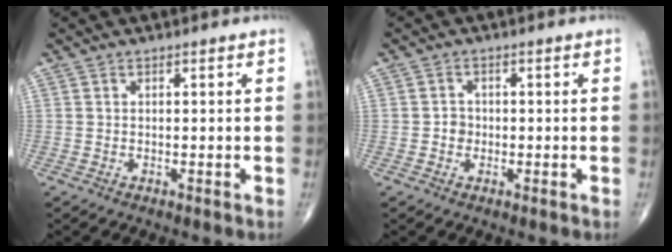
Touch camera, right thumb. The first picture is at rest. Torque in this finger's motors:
{"motor_torque": [-0.07, 0.28, 0.31, -0.19, -0.01]}